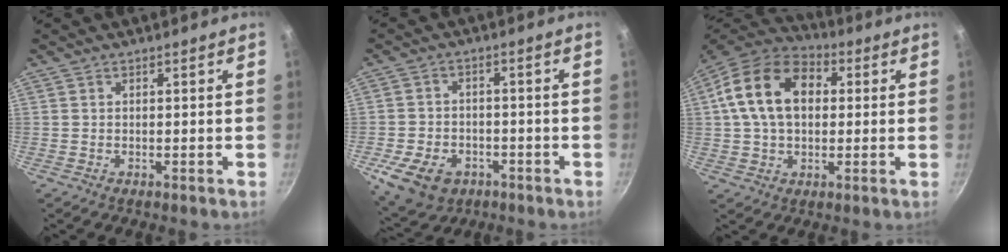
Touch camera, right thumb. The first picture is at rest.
{"total": 10.9, "force": [-4.5, 7.8, 6.2], "torque": [-0.100, 0.019, -0.068]}
{"total": 16.6, "force": [3.1, 11.4, 11.7], "torque": [-0.184, 0.022, 0.036]}